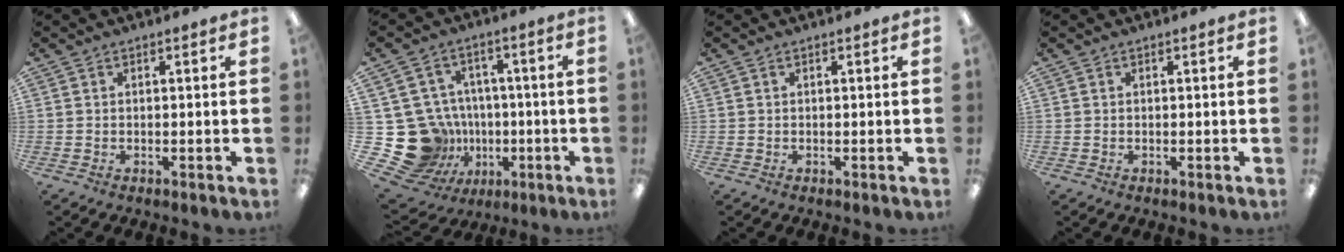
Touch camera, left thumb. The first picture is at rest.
{"total": 18.3, "force": [-2.9, 16.8, 6.7], "torque": [-0.148, 0.005, -0.008]}
{"total": 0.0}
{"total": 0.0}